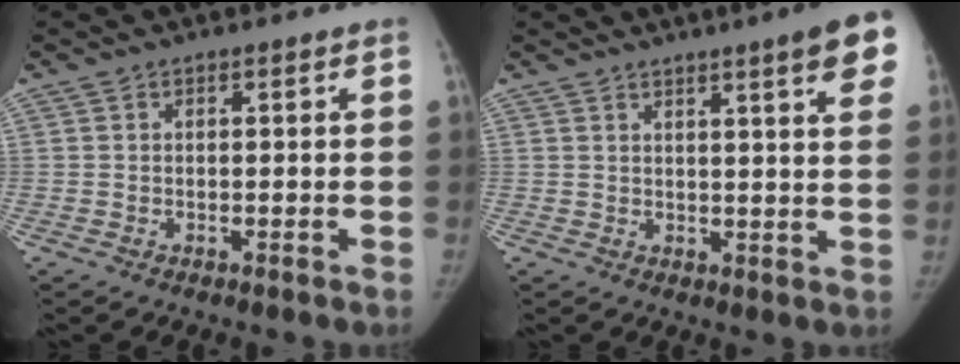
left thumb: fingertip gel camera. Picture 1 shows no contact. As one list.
[{"total": 11.4, "force": [6.7, 1.3, 9.2], "torque": [-0.099, -0.020, 0.071]}]